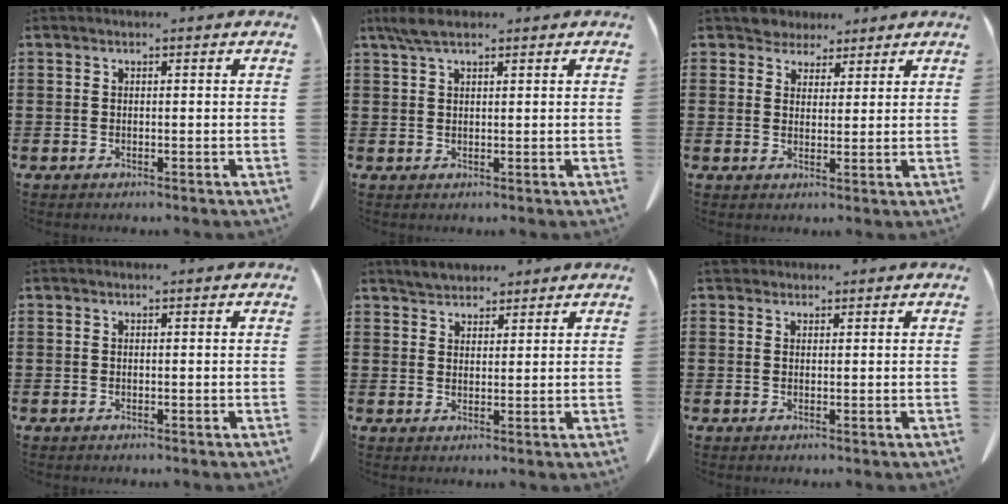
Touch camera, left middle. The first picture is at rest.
{"total": 3.4, "force": [2.3, 1.0, 2.4], "torque": [-0.053, 0.003, 0.043]}
{"total": 3.6, "force": [3.1, 1.8, -0.1], "torque": [-0.014, 0.000, 0.060]}
{"total": 0.0}
{"total": 2.9, "force": [2.8, 0.8, 0.0], "torque": [-0.009, -0.002, 0.054]}
{"total": 1.4, "force": [1.2, 0.7, 0.4], "torque": [-0.012, 0.005, 0.024]}